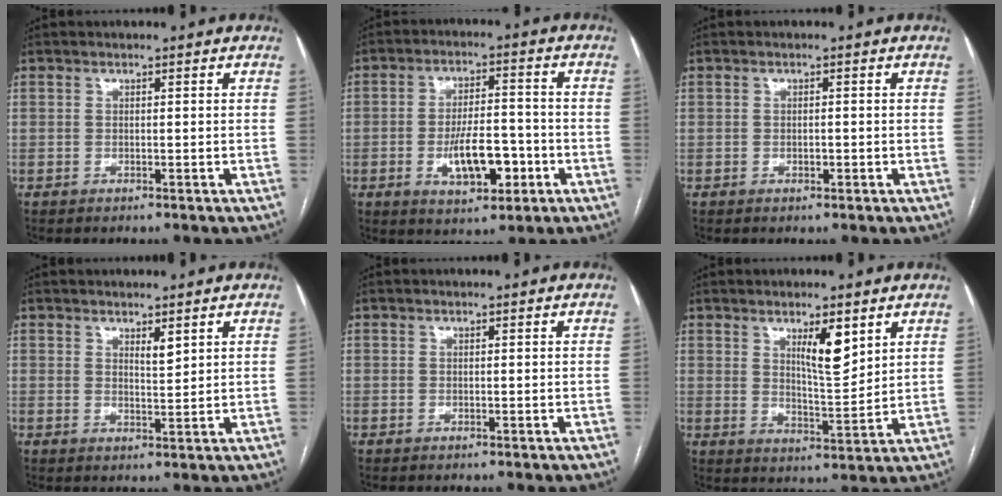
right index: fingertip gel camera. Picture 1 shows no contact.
{"total": 9.2, "force": [-3.0, 3.7, 7.8], "torque": [-0.139, 0.007, -0.045]}
{"total": 1.0, "force": [-0.4, 0.5, 0.8], "torque": [-0.014, 0.001, -0.006]}
{"total": 2.0, "force": [1.4, 0.4, 1.4], "torque": [-0.027, -0.006, 0.028]}
{"total": 0.0}
{"total": 6.5, "force": [3.4, 1.5, 5.4], "torque": [-0.091, -0.009, 0.061]}